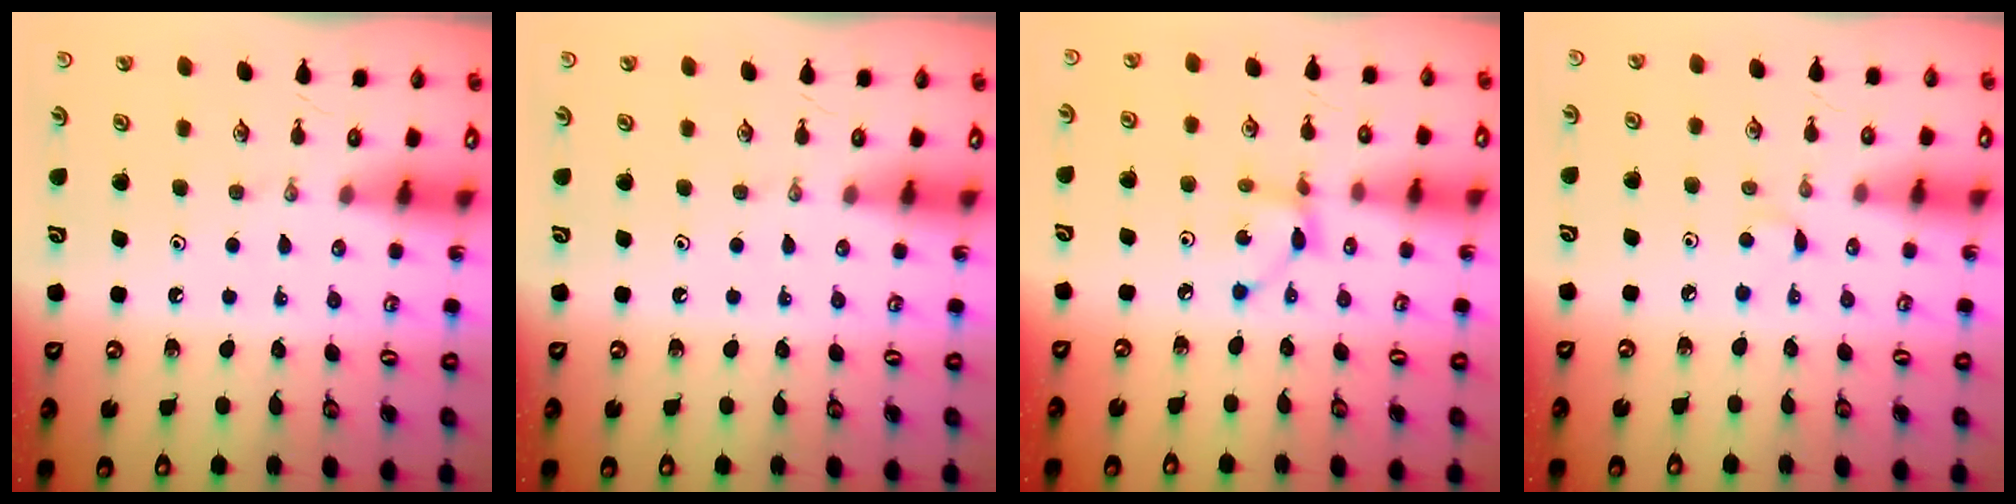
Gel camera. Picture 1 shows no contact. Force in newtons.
{"total": 0.0}
{"total": 3.4, "press": 3.4, "slide": 0.2}
{"total": 3.5, "press": 3.4, "slide": 0.4}